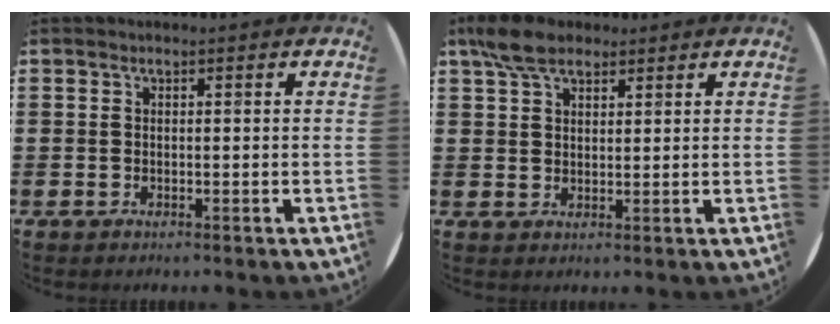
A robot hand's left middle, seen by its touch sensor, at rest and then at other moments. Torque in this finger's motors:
{"motor_torque": [0.85, -0.74, 0.15, 0.03]}